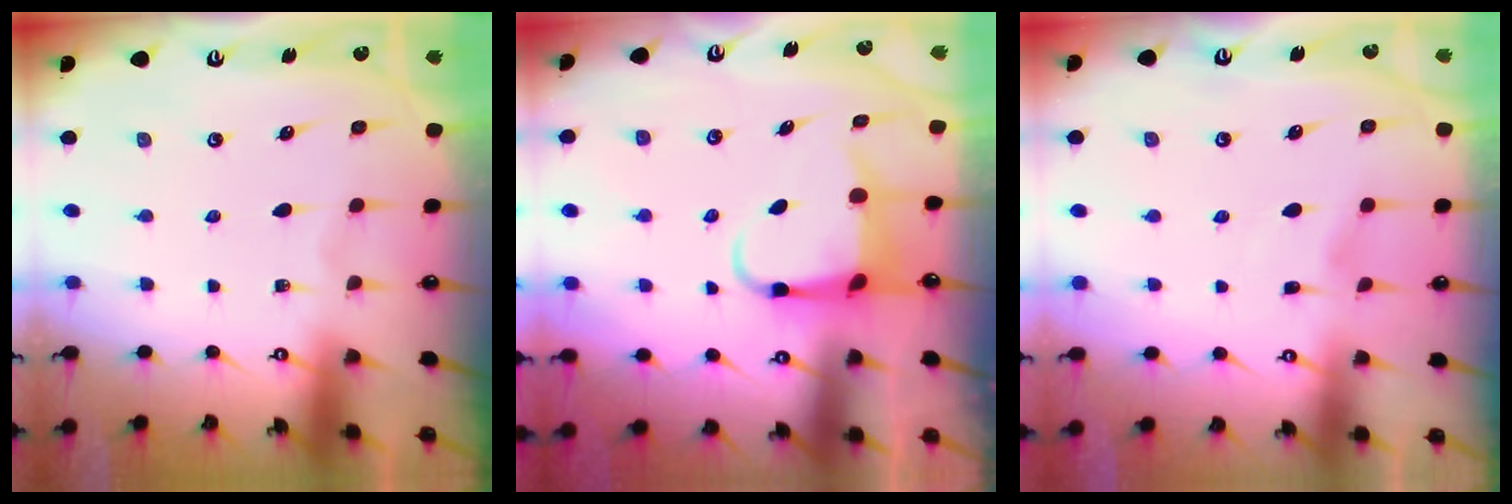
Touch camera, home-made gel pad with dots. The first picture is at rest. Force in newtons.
{"total": 4.7, "press": 4.7, "slide": 0.2}
{"total": 2.2, "press": 2.2, "slide": 0.5}